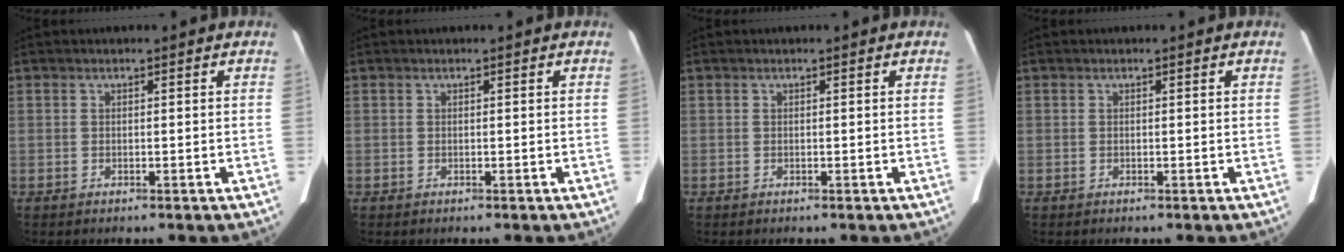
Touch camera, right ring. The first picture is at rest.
{"total": 0.0}
{"total": 0.0}
{"total": 0.0}